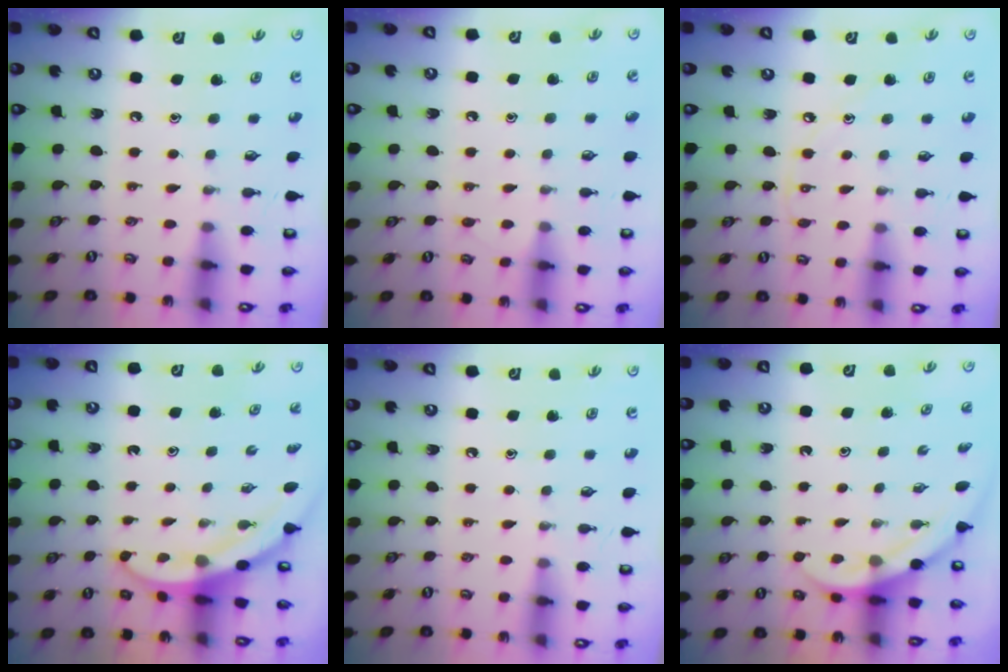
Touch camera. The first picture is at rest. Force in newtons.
{"total": 4.3, "press": 4.3, "slide": 0.5}
{"total": 5.1, "press": 5.1, "slide": 0.7}
{"total": 3.2, "press": 3.2, "slide": 0.1}
{"total": 0.0}
{"total": 4.2, "press": 4.2, "slide": 0.2}